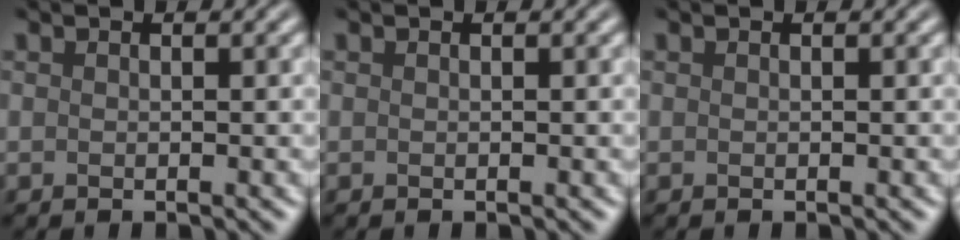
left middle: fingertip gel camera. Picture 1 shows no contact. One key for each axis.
{"total": 0.0}
{"total": 0.0}